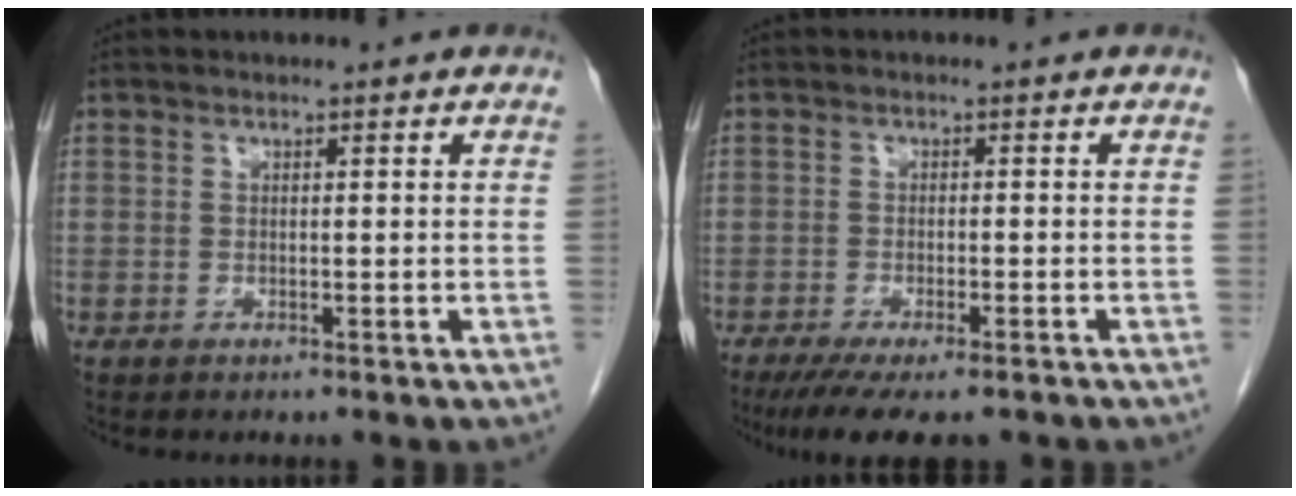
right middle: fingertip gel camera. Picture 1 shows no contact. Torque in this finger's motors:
{"motor_torque": [0.72, -0.66, 0.12, 0.06]}